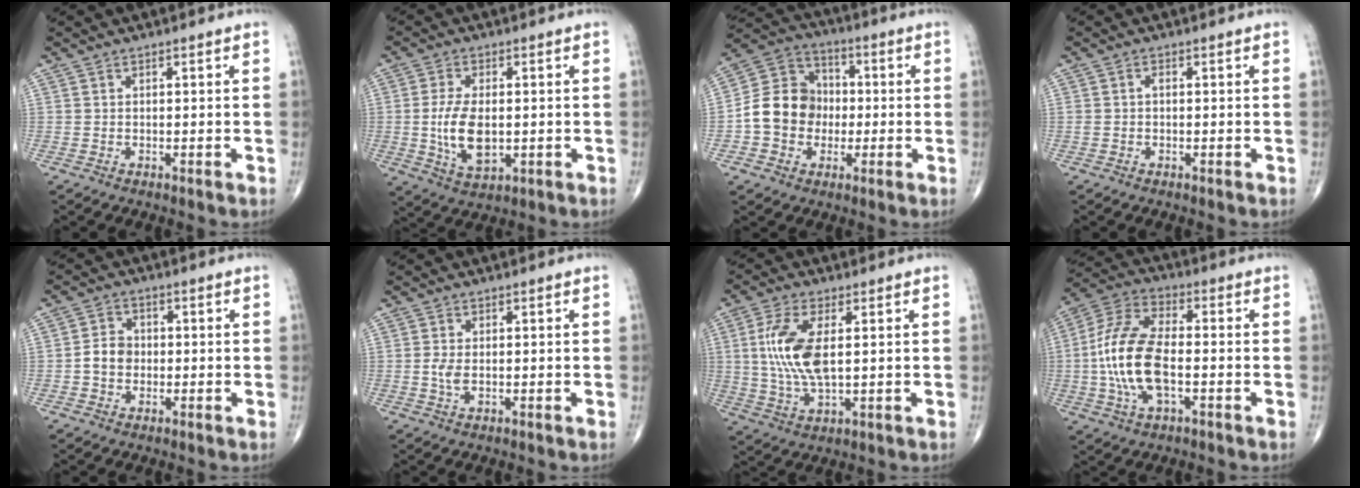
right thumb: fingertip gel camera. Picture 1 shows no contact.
{"total": 9.3, "force": [-0.6, 4.9, 7.9], "torque": [-0.144, -0.010, -0.005]}
{"total": 12.2, "force": [-1.6, 10.6, 5.8], "torque": [-0.079, 0.035, -0.038]}
{"total": 1.0, "force": [-0.1, 0.6, 0.8], "torque": [-0.015, 0.002, -0.002]}
{"total": 4.4, "force": [-0.6, 3.7, 2.4], "torque": [-0.033, 0.014, -0.017]}
{"total": 2.3, "force": [-0.1, 1.0, 2.0], "torque": [-0.048, -0.002, -0.004]}
{"total": 10.9, "force": [1.6, 4.5, 9.8], "torque": [-0.218, -0.006, 0.035]}
{"total": 15.1, "force": [-2.2, 7.1, 13.2], "torque": [-0.278, 0.027, -0.046]}